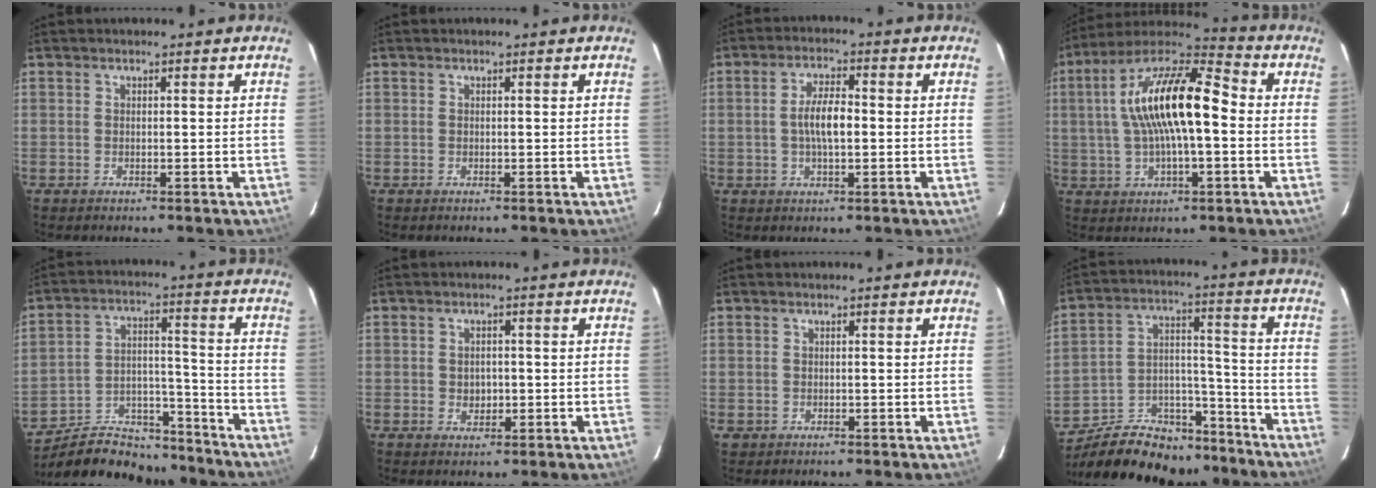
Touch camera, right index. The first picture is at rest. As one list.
[{"total": 0.0}, {"total": 5.7, "force": [-0.3, 2.0, 5.4], "torque": [-0.102, 0.007, -0.004]}, {"total": 17.5, "force": [0.8, 5.9, 16.5], "torque": [-0.302, 0.021, 0.002]}, {"total": 17.6, "force": [-15.4, 6.9, 4.8], "torque": [-0.104, 0.041, -0.228]}, {"total": 2.7, "force": [-0.3, 2.3, 1.5], "torque": [-0.024, 0.003, -0.003]}, {"total": 1.2, "force": [-0.3, 1.1, 0.1], "torque": [-0.001, 0.001, -0.002]}, {"total": 20.5, "force": [-16.8, 9.4, 7.0], "torque": [-0.141, 0.057, -0.242]}]